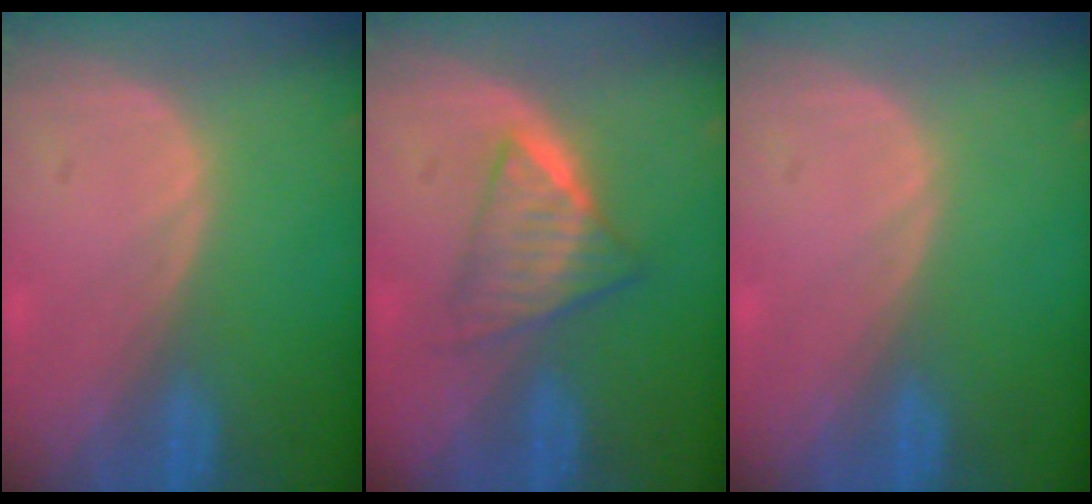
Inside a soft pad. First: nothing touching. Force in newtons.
{"total": 6.2, "press": 5.4, "slide": 3.0}
{"total": 0.0}